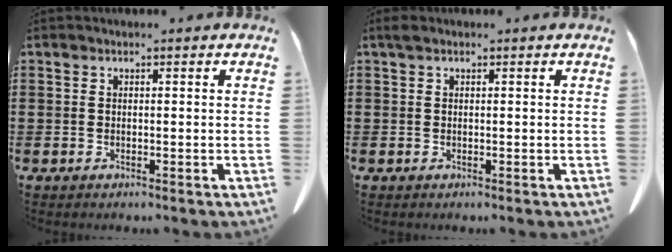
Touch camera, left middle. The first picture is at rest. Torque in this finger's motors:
{"motor_torque": [0.64, 0.64, -0.32, -0.11]}